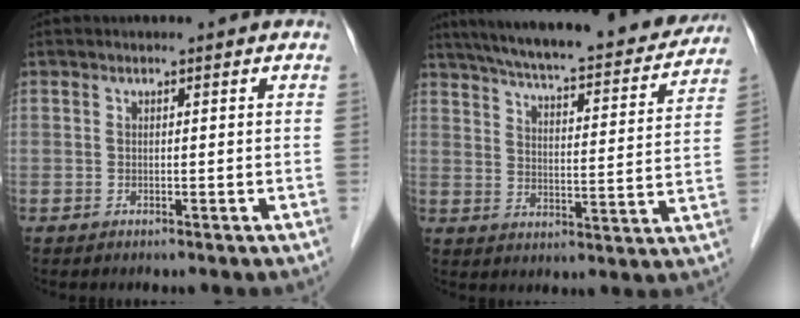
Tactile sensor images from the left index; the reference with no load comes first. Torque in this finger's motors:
{"motor_torque": [0.23, -0.36, 0.75, 0.09]}